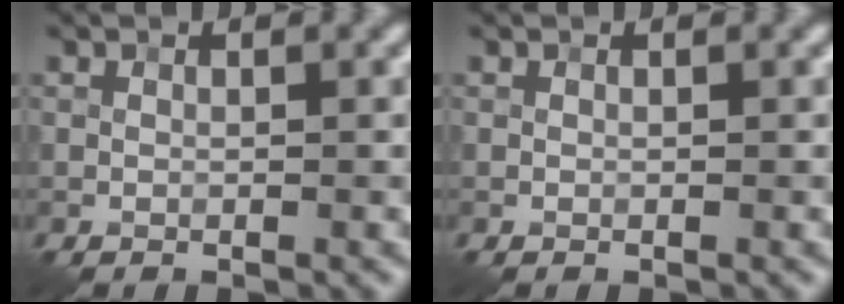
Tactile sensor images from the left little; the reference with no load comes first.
{"total": 0.0}